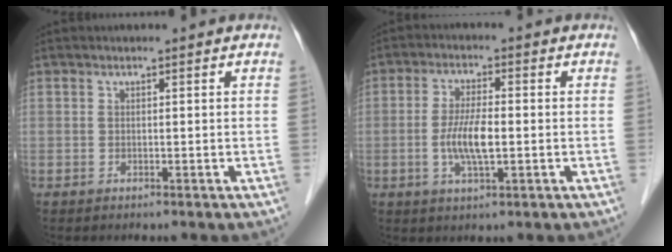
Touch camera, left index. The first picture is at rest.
{"total": 6.0, "force": [-1.6, 1.3, 5.7], "torque": [-0.119, -0.009, -0.028]}